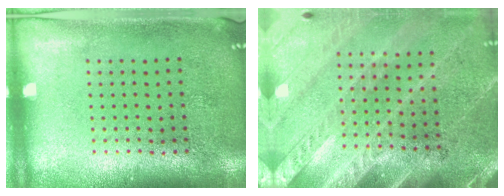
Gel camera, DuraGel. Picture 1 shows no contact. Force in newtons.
{"total": 3.0, "press": 2.7, "slide": 1.3}